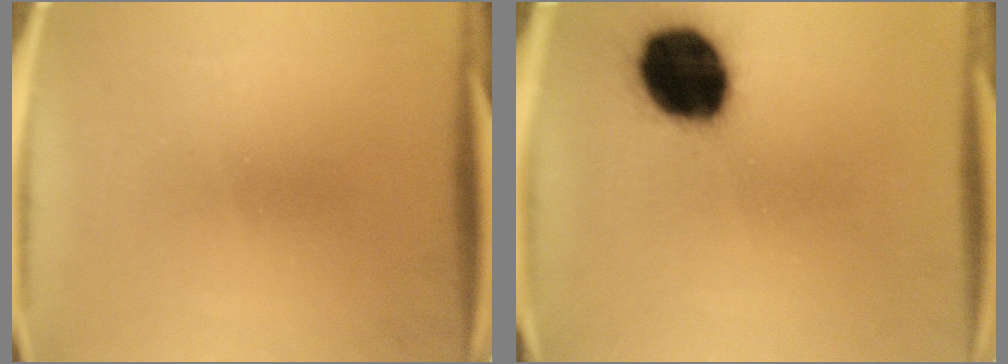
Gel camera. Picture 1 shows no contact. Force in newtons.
{"total": 19.2}